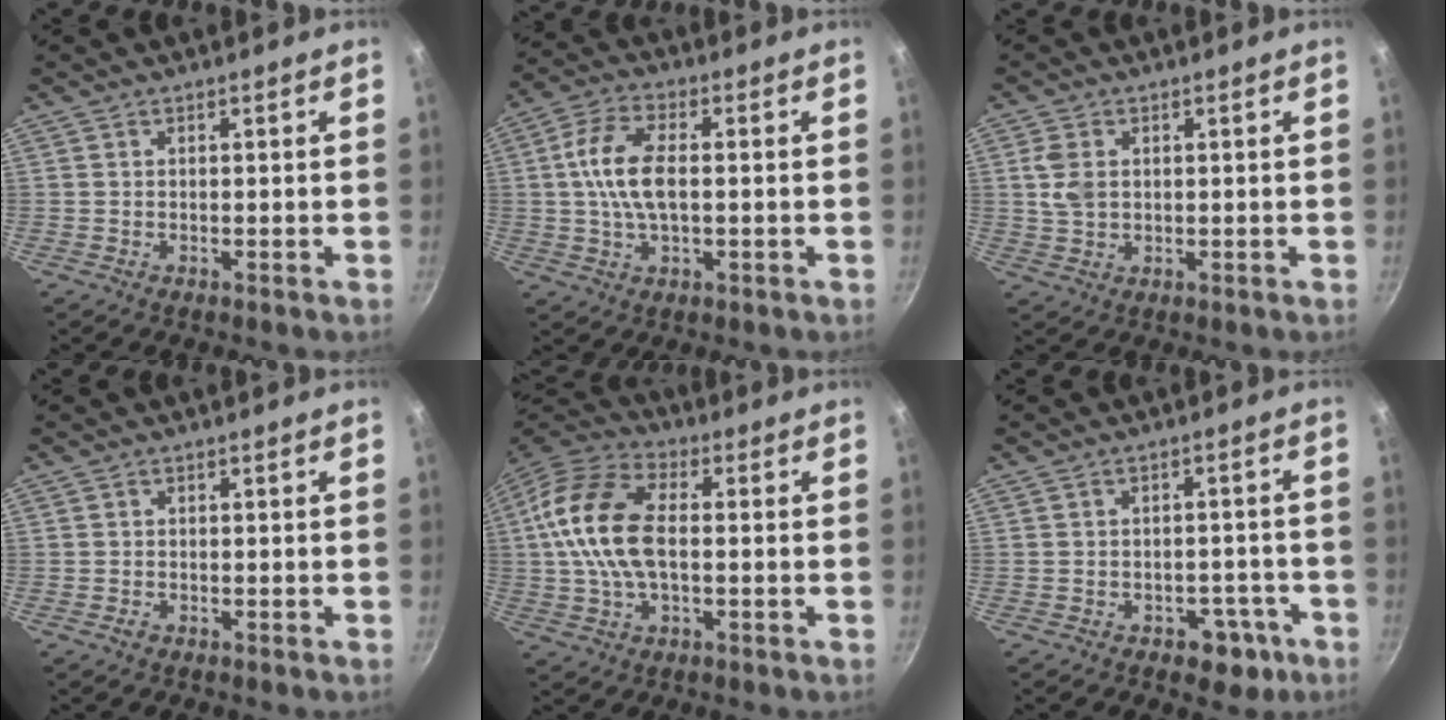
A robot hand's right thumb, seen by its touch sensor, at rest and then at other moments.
{"total": 10.3, "force": [0.4, 5.4, 8.7], "torque": [-0.170, 0.021, 0.001]}
{"total": 4.6, "force": [0.8, 3.3, 3.2], "torque": [-0.061, -0.001, 0.017]}
{"total": 1.0, "force": [-0.5, 0.8, 0.4], "torque": [-0.005, 0.002, -0.009]}
{"total": 16.1, "force": [0.5, 9.2, 13.2], "torque": [-0.250, 0.029, -0.007]}
{"total": 5.9, "force": [-3.0, 4.1, 3.0], "torque": [-0.005, 0.033, -0.021]}